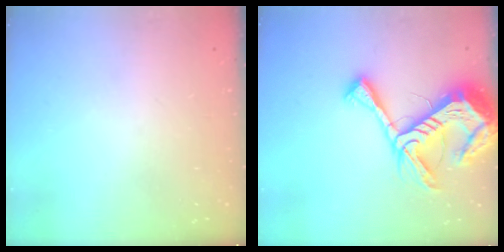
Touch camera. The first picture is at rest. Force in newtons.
{"total": 18.8, "press": 18.7, "slide": 1.9}